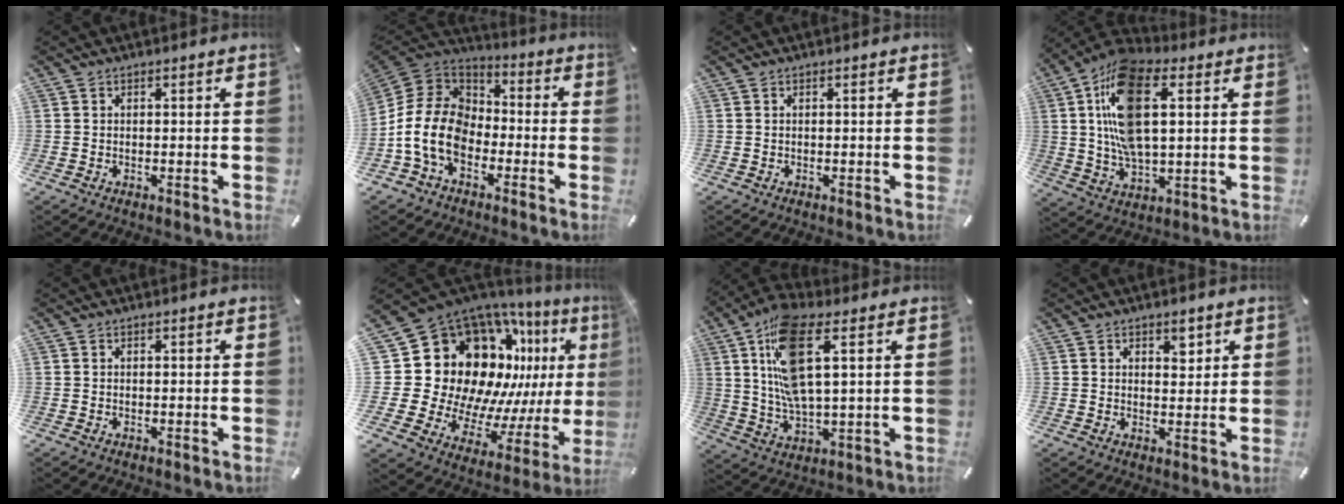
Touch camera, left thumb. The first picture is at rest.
{"total": 13.9, "force": [-5.1, 10.5, 7.6], "torque": [-0.184, 0.027, -0.098]}
{"total": 0.0}
{"total": 17.8, "force": [4.8, 9.1, 14.5], "torque": [-0.312, 0.000, 0.085]}
{"total": 0.0}
{"total": 24.9, "force": [7.8, 18.9, 14.2], "torque": [-0.239, -0.123, 0.200]}
{"total": 15.4, "force": [5.2, 5.6, 13.4], "torque": [-0.290, -0.014, 0.086]}
{"total": 3.4, "force": [2.0, 2.2, 1.6], "torque": [0.005, -0.014, 0.027]}